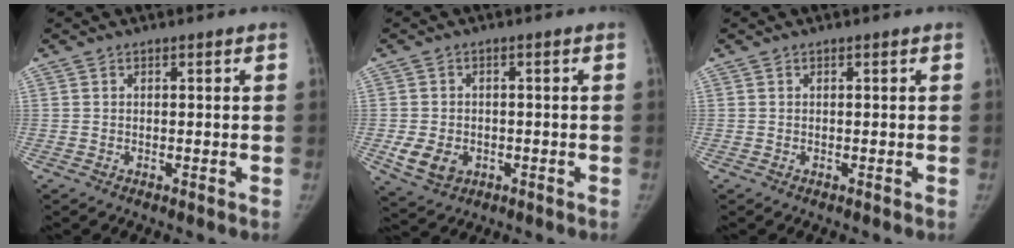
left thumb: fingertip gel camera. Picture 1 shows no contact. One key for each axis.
{"total": 6.1, "fx": -1.9, "fy": 4.7, "fz": 3.5, "tx": -0.055, "ty": 0.003, "tz": -0.023}
{"total": 0.0}